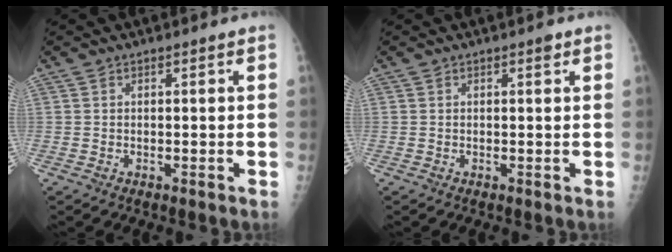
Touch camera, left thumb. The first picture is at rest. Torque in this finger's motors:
{"motor_torque": [0.30, -0.22, 0.21, 0.14, 0.08]}